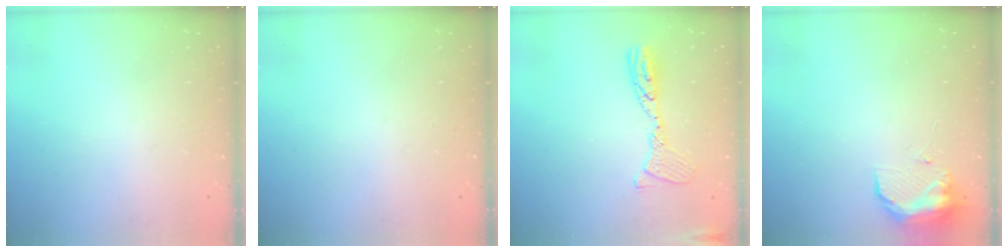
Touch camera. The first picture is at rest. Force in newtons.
{"total": 0.0}
{"total": 12.0, "press": 11.9, "slide": 1.1}
{"total": 9.3, "press": 9.2, "slide": 0.7}